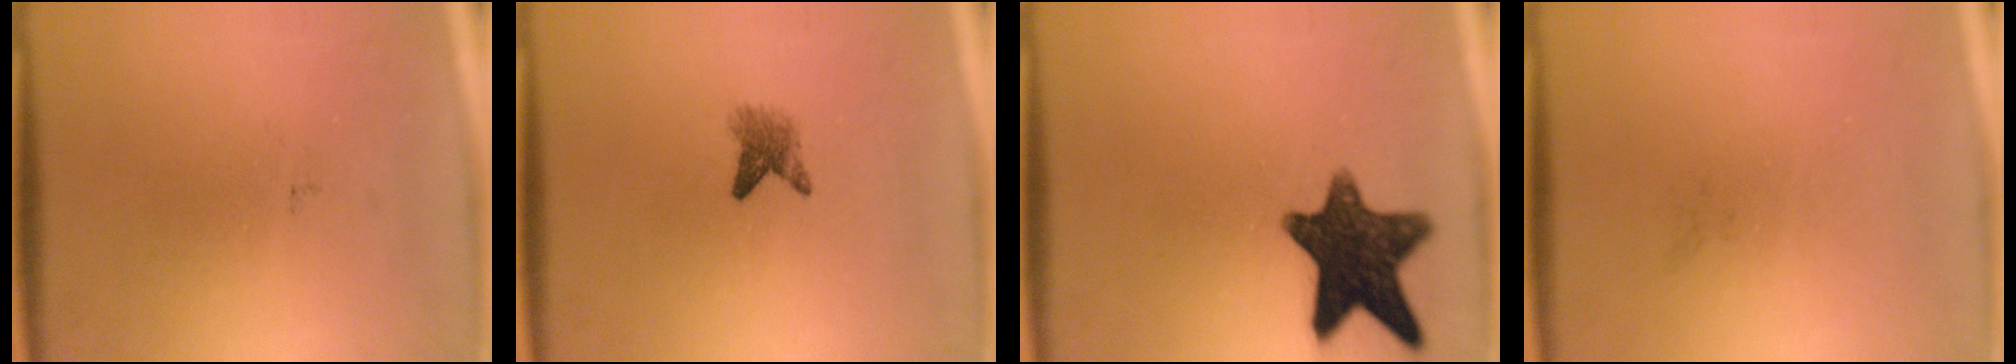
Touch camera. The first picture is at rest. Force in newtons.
{"total": 2.7}
{"total": 13.4}
{"total": 0.0}